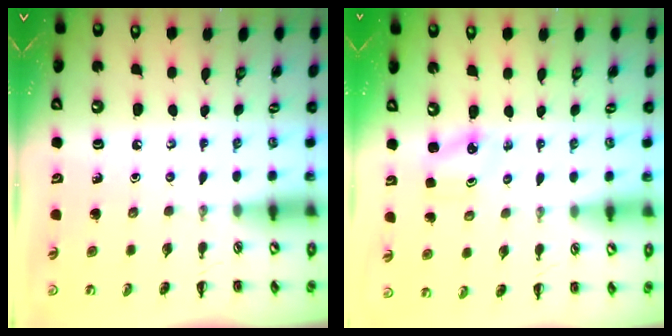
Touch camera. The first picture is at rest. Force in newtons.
{"total": 2.6, "press": 2.5, "slide": 0.7}